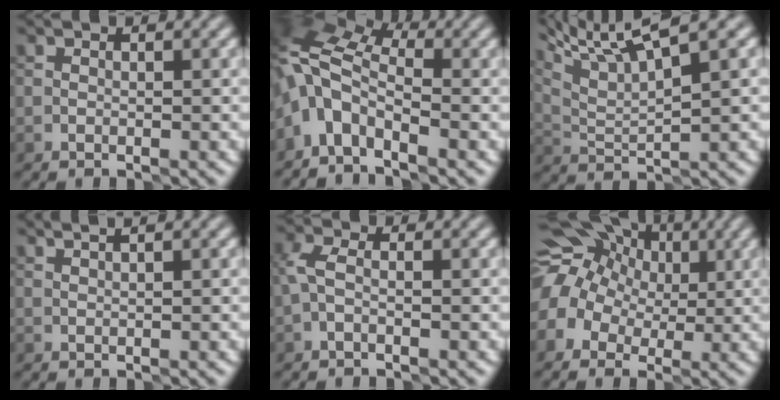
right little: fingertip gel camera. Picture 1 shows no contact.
{"total": 6.5, "force": [-1.1, 3.5, 5.3], "torque": [-0.104, 0.019, -0.046]}
{"total": 6.7, "force": [4.9, 1.1, 4.5], "torque": [-0.079, 0.022, 0.097]}
{"total": 1.4, "force": [1.2, 0.2, 0.7], "torque": [-0.003, -0.001, 0.009]}
{"total": 1.9, "force": [-0.4, 1.0, 1.6], "torque": [-0.039, 0.008, -0.013]}
{"total": 11.8, "force": [3.5, 9.1, 6.7], "torque": [-0.120, 0.042, 0.022]}